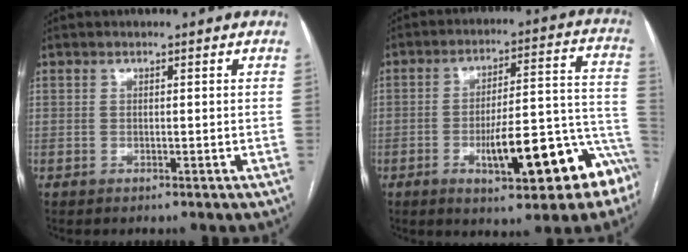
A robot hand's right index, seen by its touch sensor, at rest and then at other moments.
{"total": 16.0, "force": [-7.6, 3.9, 13.6], "torque": [-0.134, 0.038, -0.094]}